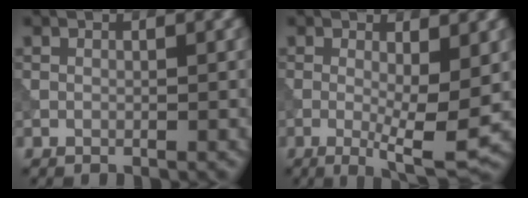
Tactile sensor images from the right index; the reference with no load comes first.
{"total": 5.5, "force": [-0.3, 1.0, 5.4], "torque": [-0.084, -0.016, -0.003]}